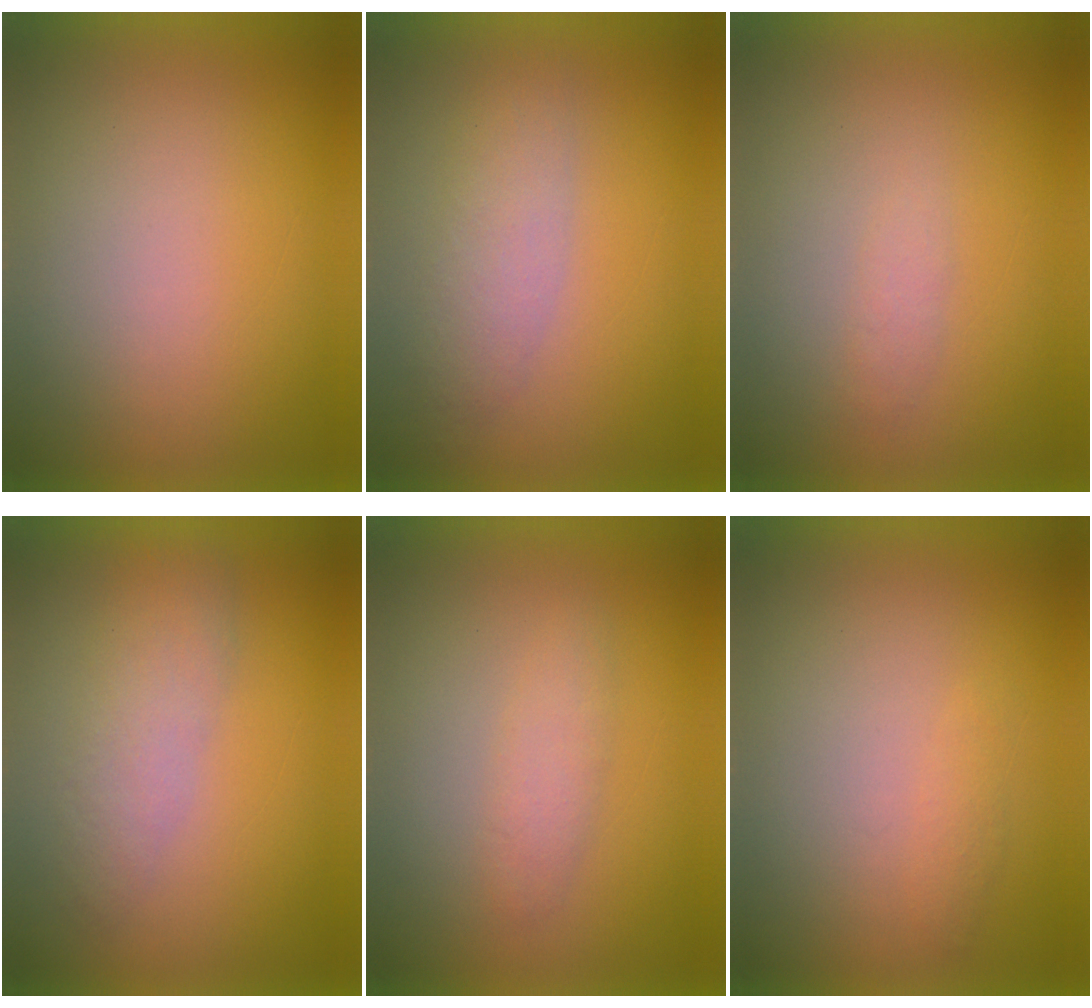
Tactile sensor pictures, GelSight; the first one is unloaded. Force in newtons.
{"total": 3.4}
{"total": 1.5}
{"total": 3.4}
{"total": 2.4}
{"total": 1.3}